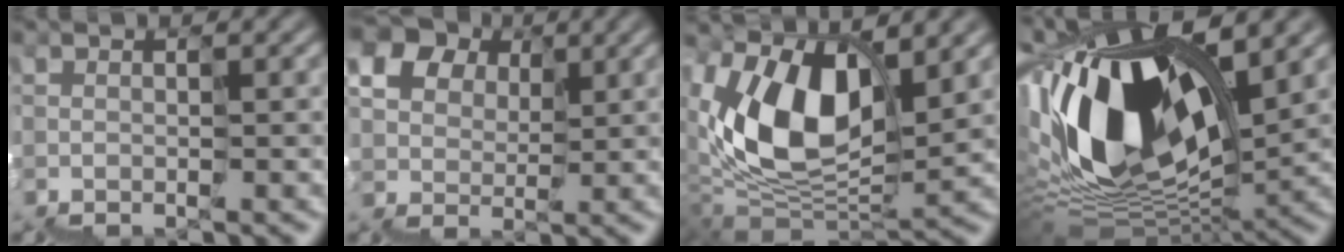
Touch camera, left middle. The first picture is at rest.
{"total": 8.1, "force": [4.6, 6.1, 2.5], "torque": [-0.058, 0.046, 0.060]}
{"total": 8.4, "force": [3.7, 4.8, 5.8], "torque": [-0.127, 0.002, 0.071]}
{"total": 15.1, "force": [2.5, 7.1, 13.1], "torque": [-0.263, 0.021, 0.046]}